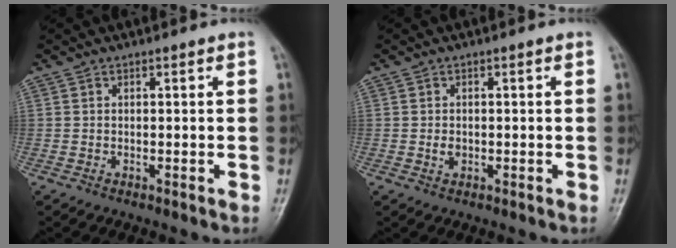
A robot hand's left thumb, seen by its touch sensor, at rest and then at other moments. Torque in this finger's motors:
{"motor_torque": [-0.11, 0.08, 0.07, 0.03, 0.00]}